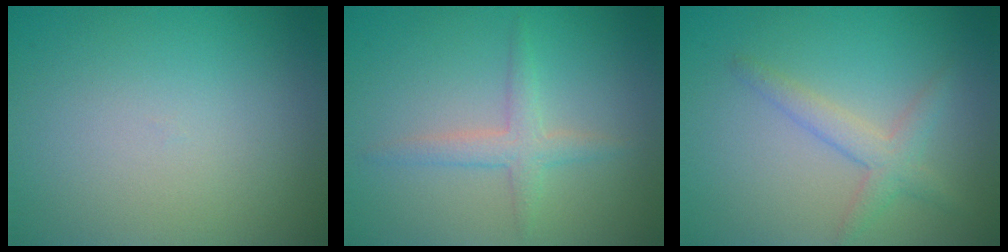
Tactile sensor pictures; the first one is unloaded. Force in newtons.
{"total": 2.2, "press": 2.2, "slide": 0.1}
{"total": 2.4, "press": 2.4, "slide": 0.2}